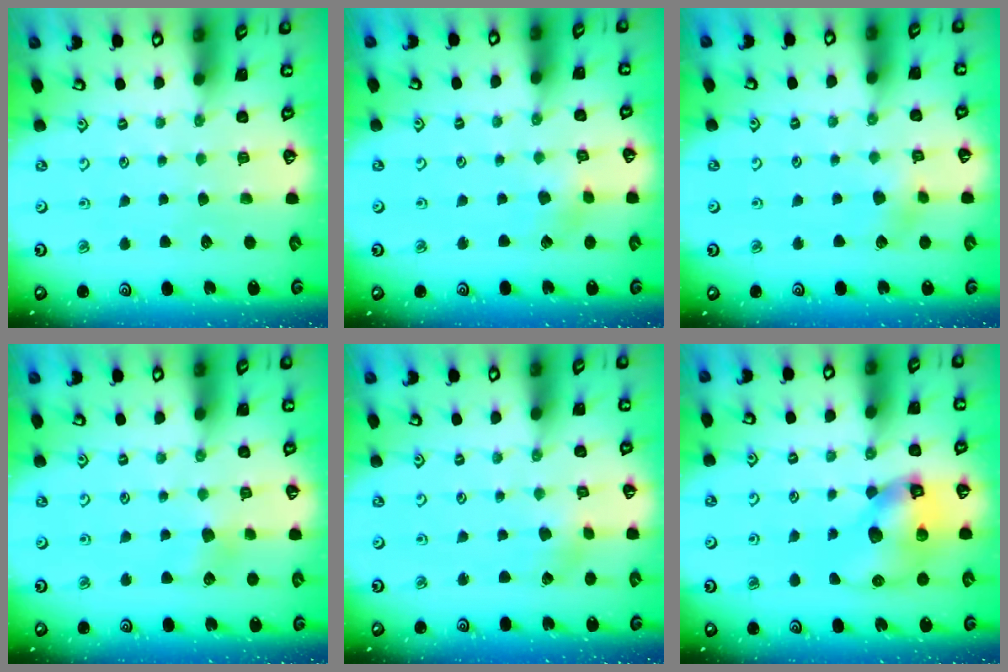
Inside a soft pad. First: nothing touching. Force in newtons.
{"total": 3.2, "press": 3.2, "slide": 0.4}
{"total": 5.6, "press": 5.6, "slide": 0.3}
{"total": 6.0, "press": 6.0, "slide": 0.5}
{"total": 1.9, "press": 1.9, "slide": 0.2}
{"total": 13.6, "press": 13.4, "slide": 1.9}